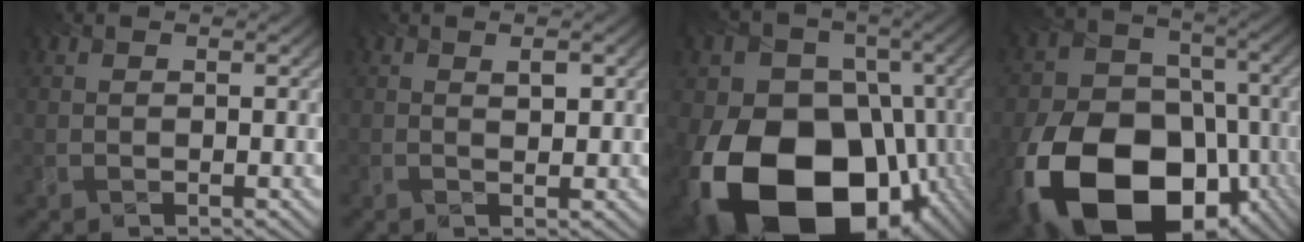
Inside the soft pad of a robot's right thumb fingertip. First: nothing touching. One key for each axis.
{"total": 1.4, "fx": 0.3, "fy": 0.3, "fz": 1.3, "tx": -0.016, "ty": -0.005, "tz": 0.004}
{"total": 23.1, "fx": -9.2, "fy": 17.1, "fz": 12.5, "tx": -0.235, "ty": -0.055, "tz": -0.160}
{"total": 22.0, "fx": -11.4, "fy": 14.9, "fz": 11.4, "tx": -0.232, "ty": -0.061, "tz": -0.185}